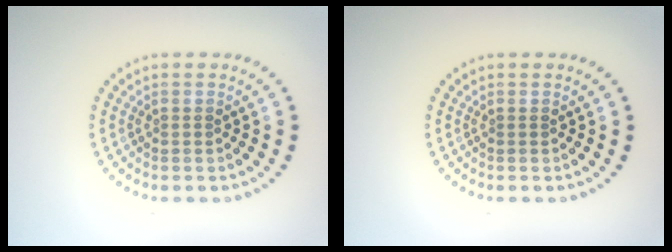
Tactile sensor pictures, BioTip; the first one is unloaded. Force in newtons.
{"total": 0.0}